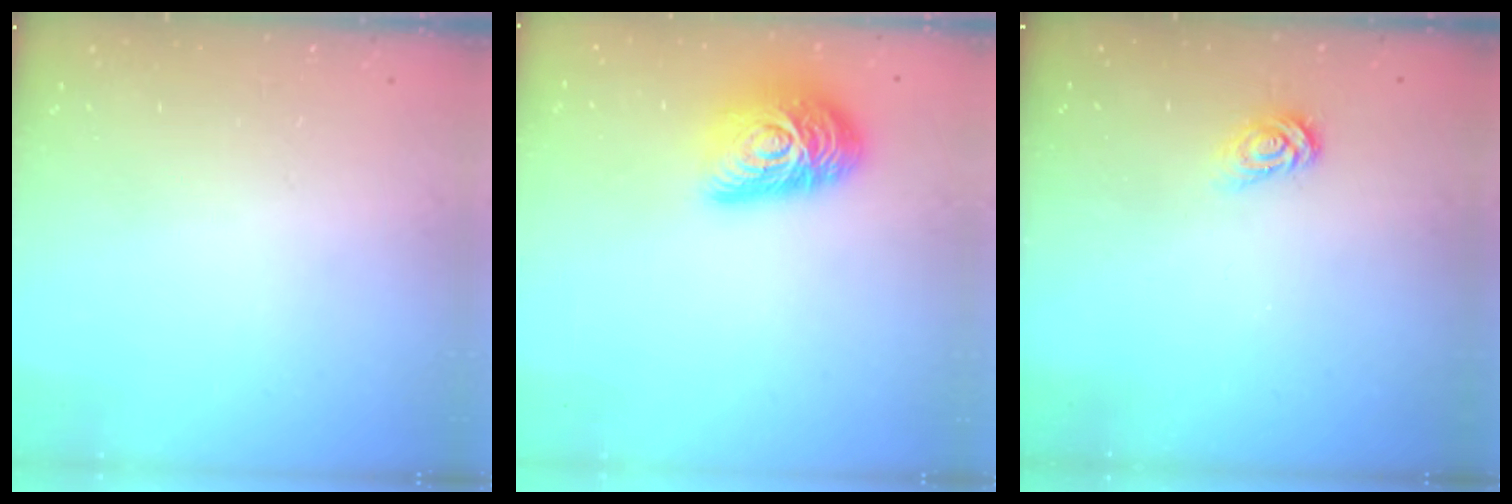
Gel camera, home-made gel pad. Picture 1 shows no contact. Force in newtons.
{"total": 15.9, "press": 15.9, "slide": 0.8}
{"total": 3.0, "press": 2.9, "slide": 0.3}